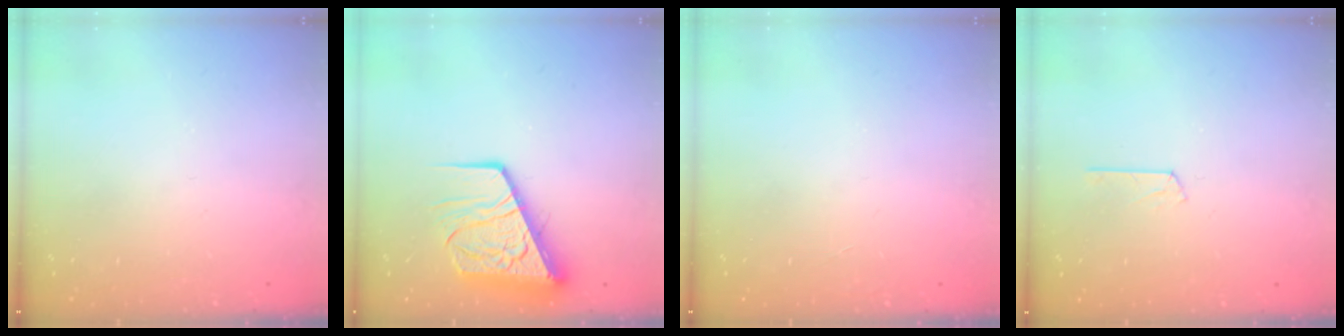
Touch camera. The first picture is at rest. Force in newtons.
{"total": 13.0, "press": 12.9, "slide": 1.7}
{"total": 0.0}
{"total": 2.8, "press": 2.8, "slide": 0.3}